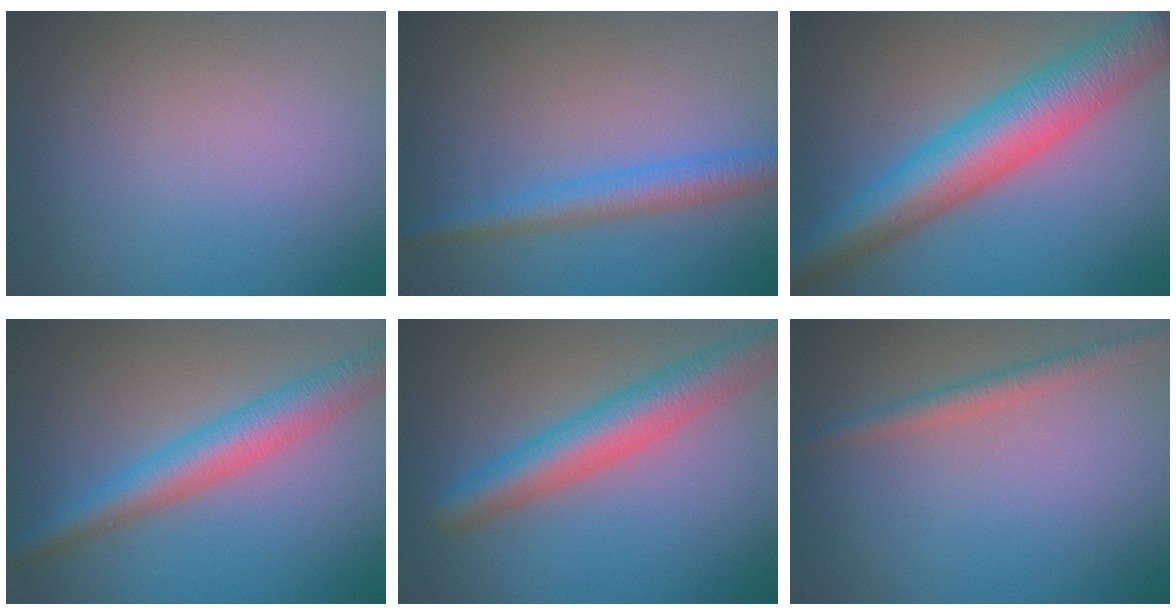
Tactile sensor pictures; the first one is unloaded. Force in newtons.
{"total": 3.2, "press": 3.2, "slide": 0.2}
{"total": 8.5, "press": 8.5, "slide": 0.1}
{"total": 5.0, "press": 5.0, "slide": 0.1}
{"total": 5.8, "press": 5.8, "slide": 0.2}
{"total": 1.8, "press": 1.8, "slide": 0.1}